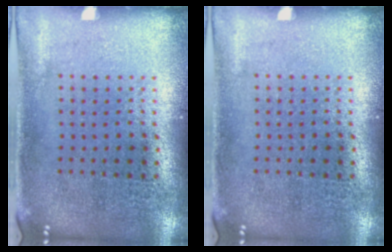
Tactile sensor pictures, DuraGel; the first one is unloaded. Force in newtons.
{"total": 0.0}